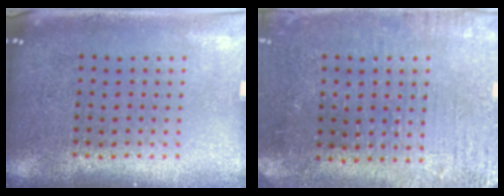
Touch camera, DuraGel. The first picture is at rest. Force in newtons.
{"total": 3.1, "press": 2.7, "slide": 1.4}